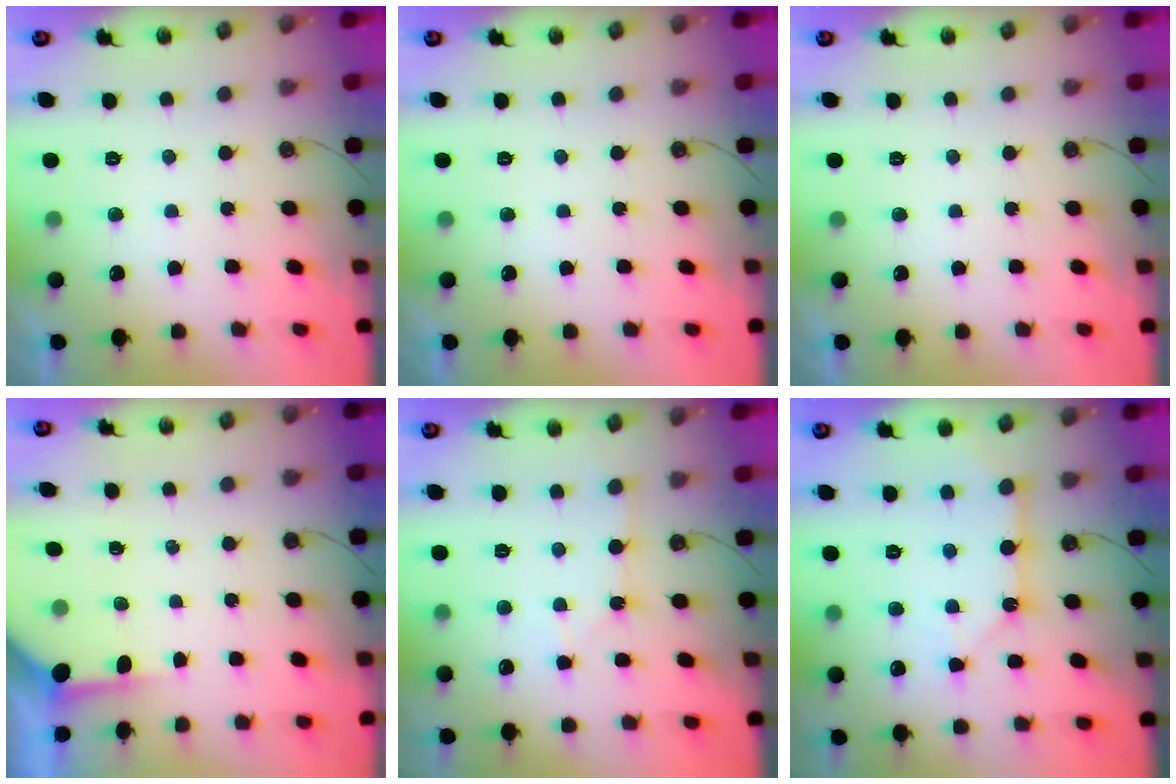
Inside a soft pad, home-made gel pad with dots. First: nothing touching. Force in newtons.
{"total": 0.0}
{"total": 0.0}
{"total": 3.9, "press": 3.9, "slide": 0.4}
{"total": 3.8, "press": 3.8, "slide": 0.5}
{"total": 10.5, "press": 10.5, "slide": 1.2}